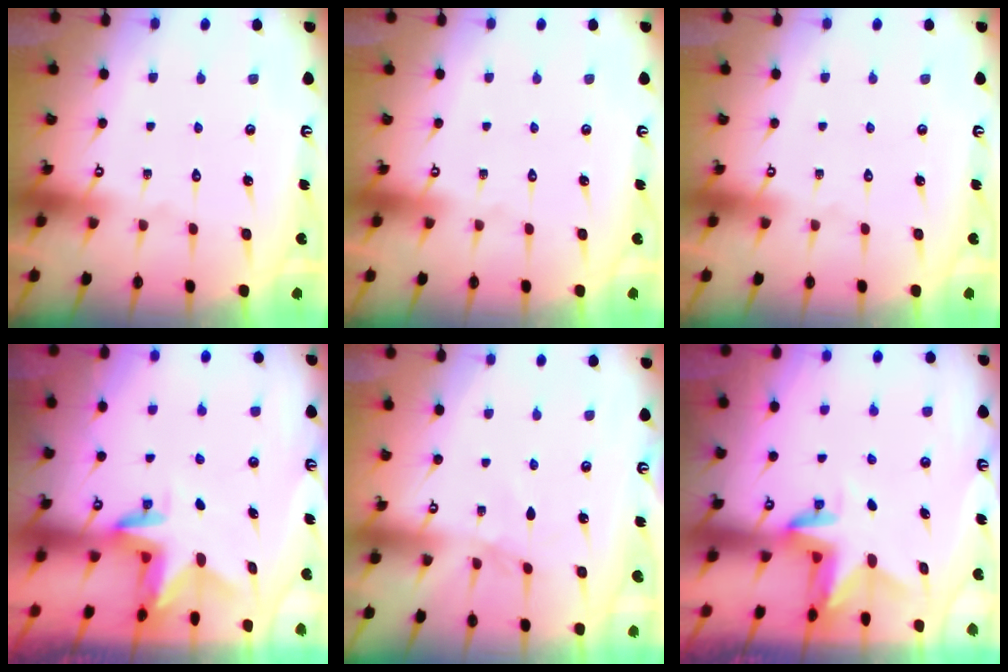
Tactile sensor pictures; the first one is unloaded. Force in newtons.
{"total": 0.0}
{"total": 0.0}
{"total": 2.9, "press": 2.9, "slide": 0.2}
{"total": 2.6, "press": 2.5, "slide": 0.4}
{"total": 3.0, "press": 3.0, "slide": 0.2}